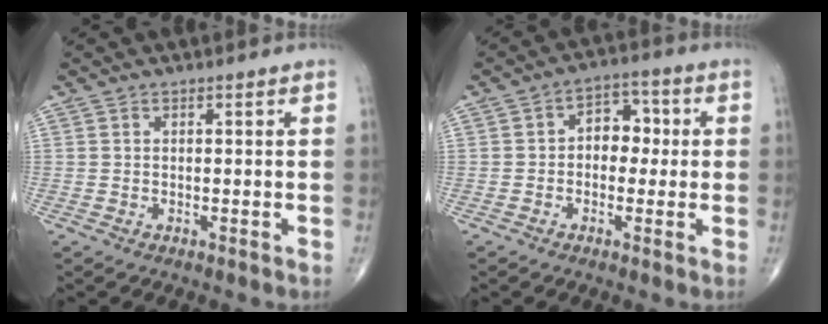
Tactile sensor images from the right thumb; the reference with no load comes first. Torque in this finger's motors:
{"motor_torque": [-0.30, 0.21, 0.20, 0.13, 0.09]}